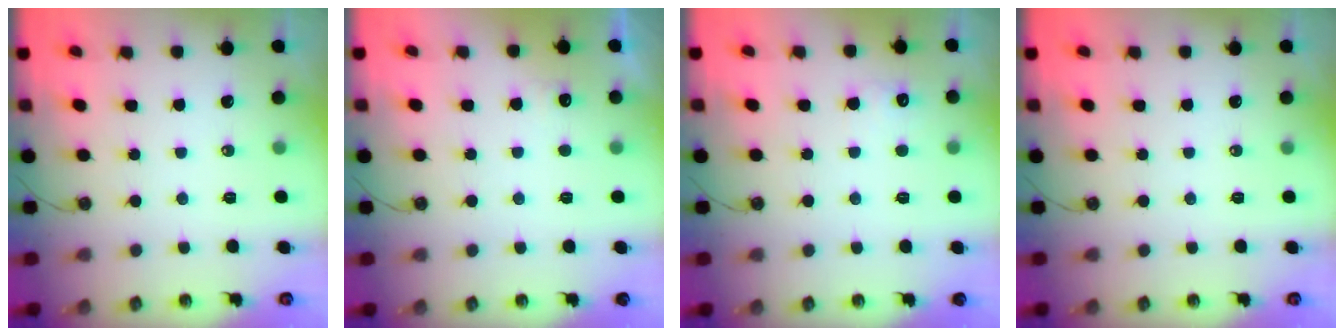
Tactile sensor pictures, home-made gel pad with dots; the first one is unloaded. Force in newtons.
{"total": 2.6, "press": 2.4, "slide": 1.0}
{"total": 5.2, "press": 5.0, "slide": 1.3}
{"total": 0.0}